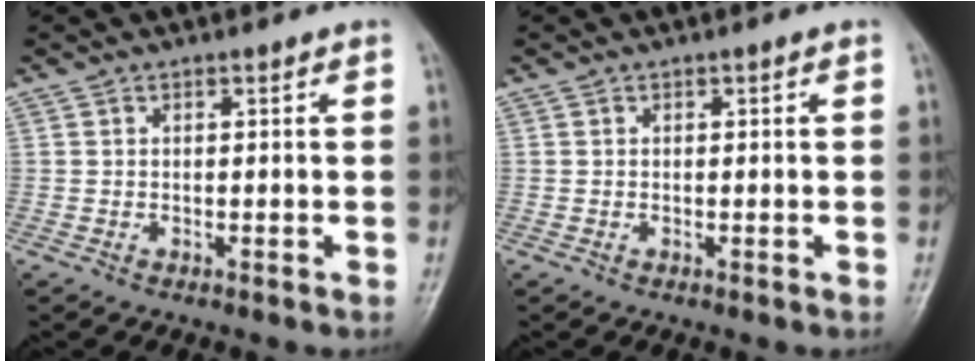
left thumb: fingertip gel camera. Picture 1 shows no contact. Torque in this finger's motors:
{"motor_torque": [-0.37, -0.31, -0.09, 0.12, -0.01]}